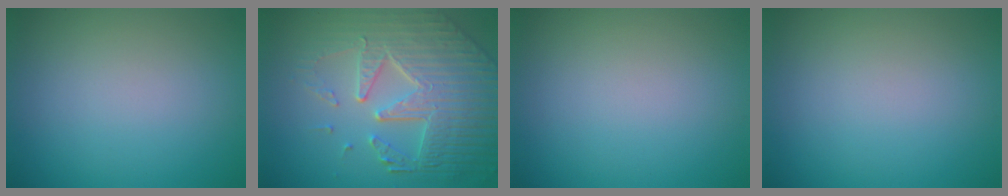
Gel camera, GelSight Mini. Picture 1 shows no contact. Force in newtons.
{"total": 8.7, "press": 6.0, "slide": 6.4}
{"total": 0.0}
{"total": 0.0}